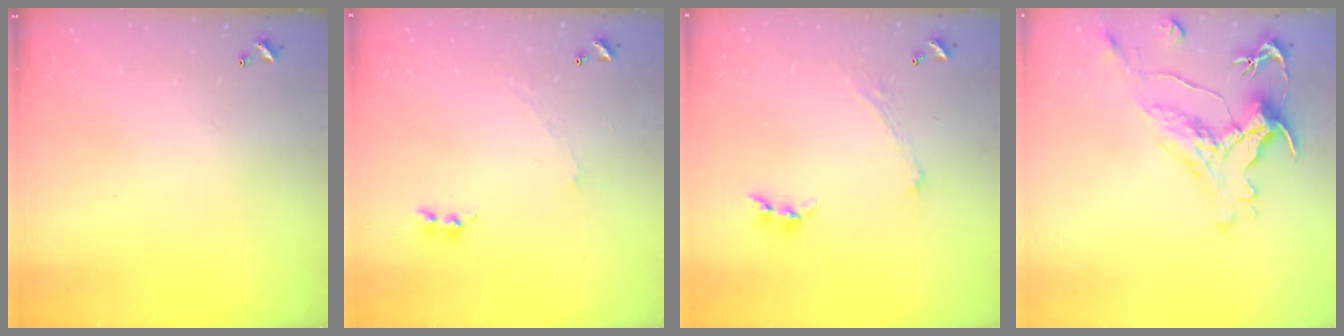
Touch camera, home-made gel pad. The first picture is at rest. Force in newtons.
{"total": 2.0, "press": 1.9, "slide": 0.7}
{"total": 1.3, "press": 1.2, "slide": 0.5}
{"total": 1.3, "press": 0.1, "slide": 1.3}